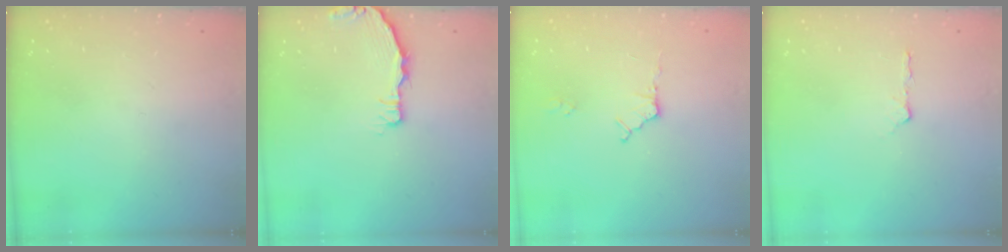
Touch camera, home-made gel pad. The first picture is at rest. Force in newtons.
{"total": 3.3, "press": 3.3, "slide": 0.2}
{"total": 4.9, "press": 4.9, "slide": 0.6}
{"total": 3.1, "press": 3.0, "slide": 0.9}